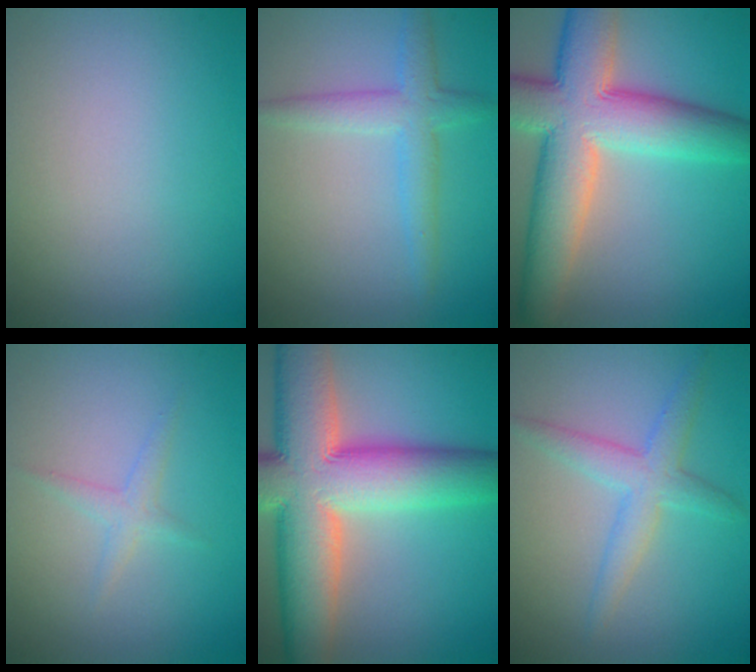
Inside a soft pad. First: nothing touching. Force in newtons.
{"total": 3.1, "press": 3.0, "slide": 0.1}
{"total": 11.1, "press": 11.1, "slide": 0.5}
{"total": 1.3, "press": 1.3, "slide": 0.0}
{"total": 14.4, "press": 14.4, "slide": 0.8}
{"total": 3.2, "press": 3.2, "slide": 0.1}